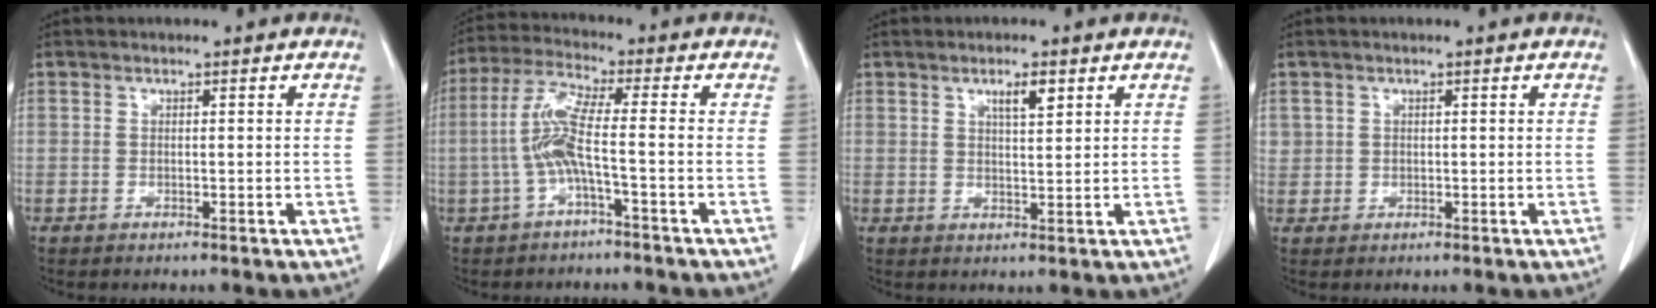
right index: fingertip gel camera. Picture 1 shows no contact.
{"total": 6.9, "force": [-1.5, 0.2, 6.8], "torque": [-0.149, 0.012, -0.034]}
{"total": 3.3, "force": [1.8, 0.7, 2.7], "torque": [-0.045, -0.003, 0.030]}
{"total": 1.5, "force": [0.6, 1.4, 0.2], "torque": [0.010, 0.005, 0.008]}